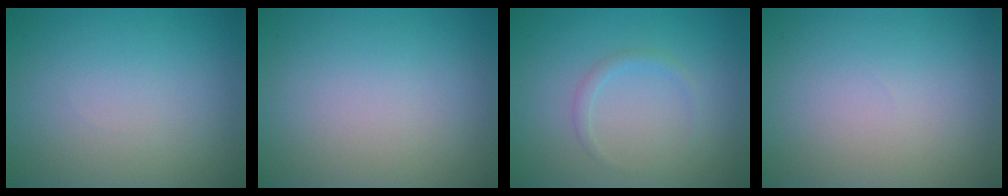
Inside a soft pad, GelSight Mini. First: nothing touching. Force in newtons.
{"total": 0.0}
{"total": 1.0, "press": 1.0, "slide": 0.0}
{"total": 0.0}